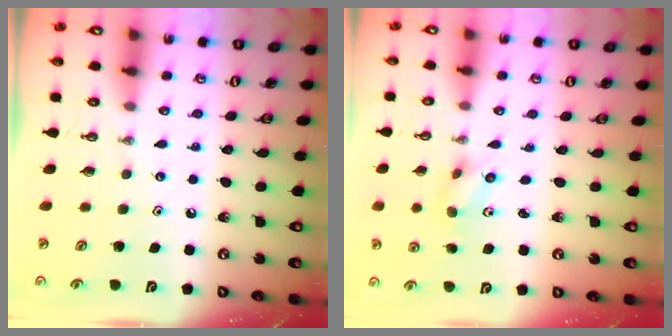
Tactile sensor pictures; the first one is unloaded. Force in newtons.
{"total": 2.8, "press": 2.6, "slide": 1.1}